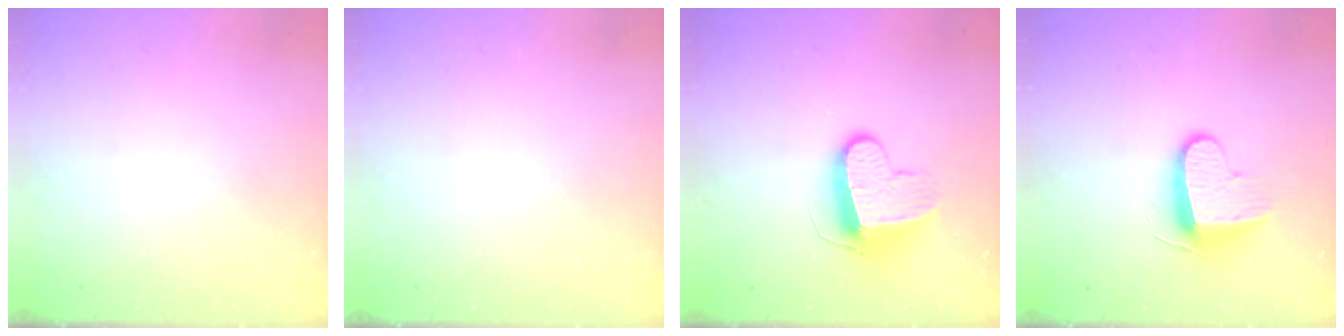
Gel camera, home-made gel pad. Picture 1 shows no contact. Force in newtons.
{"total": 0.0}
{"total": 9.9, "press": 9.9, "slide": 0.1}
{"total": 8.9, "press": 8.9, "slide": 0.8}